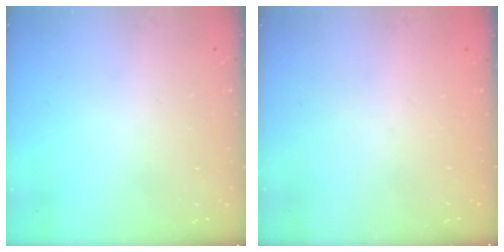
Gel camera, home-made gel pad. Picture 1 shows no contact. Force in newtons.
{"total": 0.0}